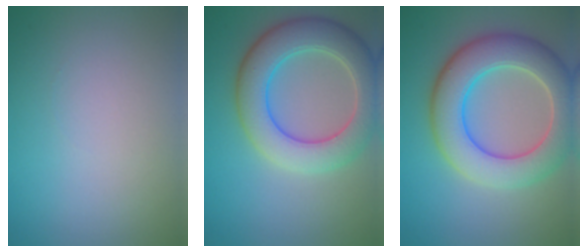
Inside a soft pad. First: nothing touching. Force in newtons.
{"total": 7.5, "press": 7.5, "slide": 0.4}
{"total": 8.5, "press": 8.4, "slide": 0.6}